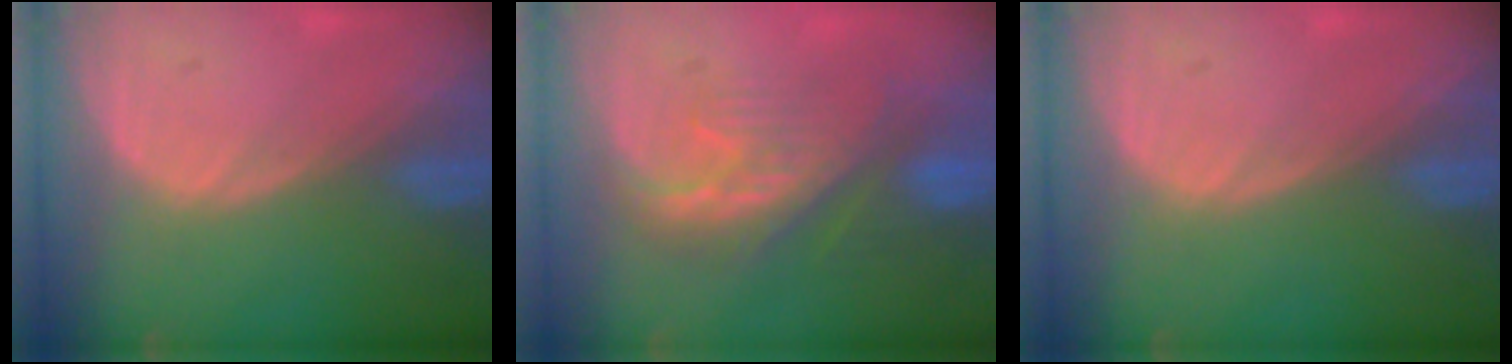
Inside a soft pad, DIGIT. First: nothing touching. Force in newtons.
{"total": 8.4, "press": 8.2, "slide": 1.8}
{"total": 0.0}